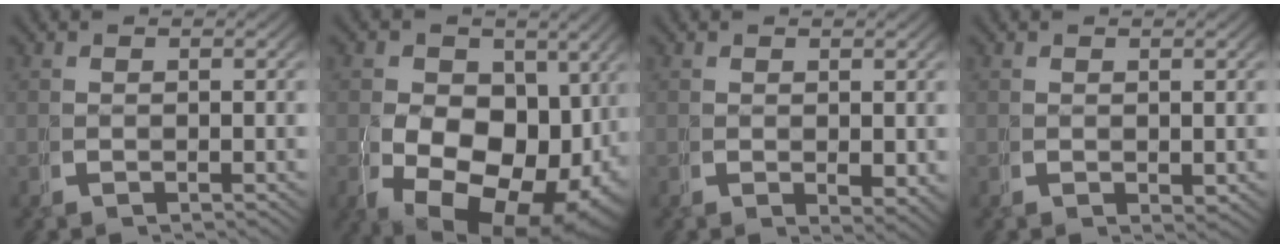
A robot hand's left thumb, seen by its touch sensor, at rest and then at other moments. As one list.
[{"total": 16.2, "force": [-2.8, 11.7, 10.9], "torque": [-0.200, -0.087, -0.010]}, {"total": 1.3, "force": [0.3, 0.7, 1.0], "torque": [-0.011, -0.009, 0.009]}, {"total": 0.6, "force": [0.3, 0.4, 0.4], "torque": [-0.002, -0.005, 0.009]}]